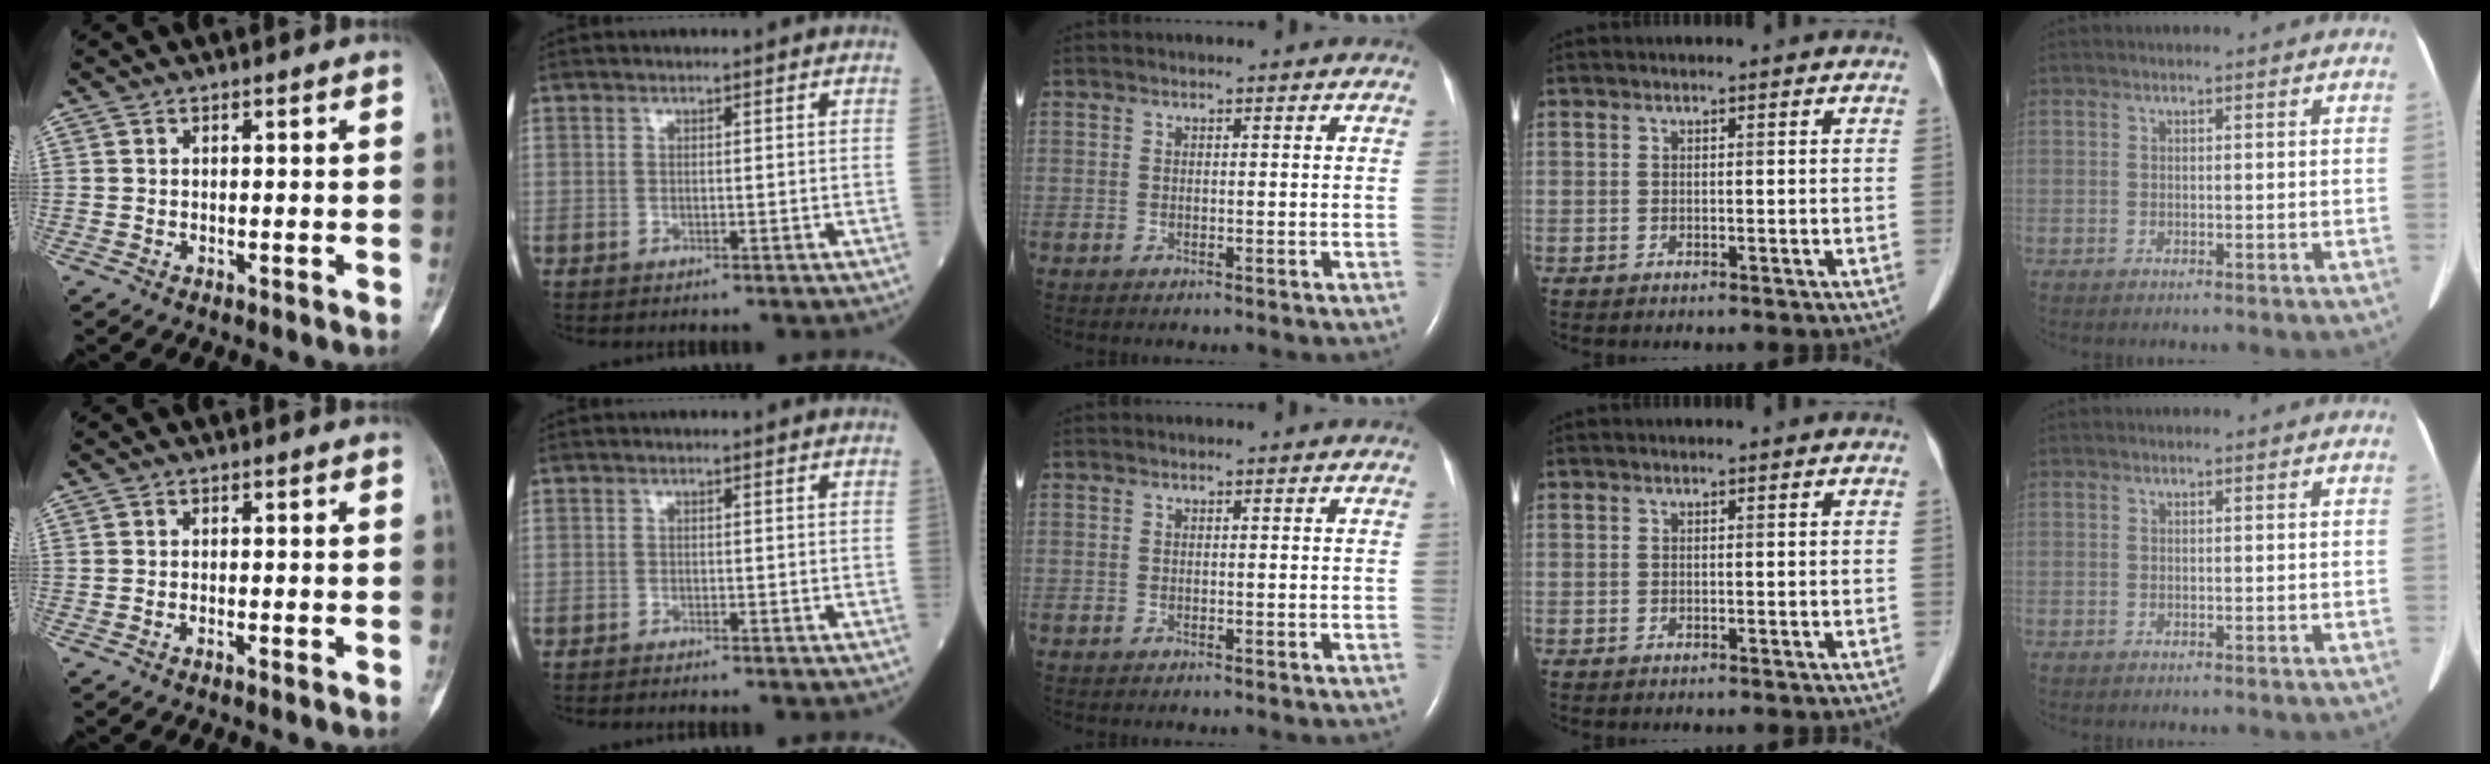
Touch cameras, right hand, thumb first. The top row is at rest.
{"thumb": {"total": 0.5, "force": [-0.4, -0.1, 0.3], "torque": [-0.010, 0.003, -0.008]}, "index": {"total": 1.2, "force": [-1.2, -0.2, 0.4], "torque": [-0.008, 0.000, -0.019]}}